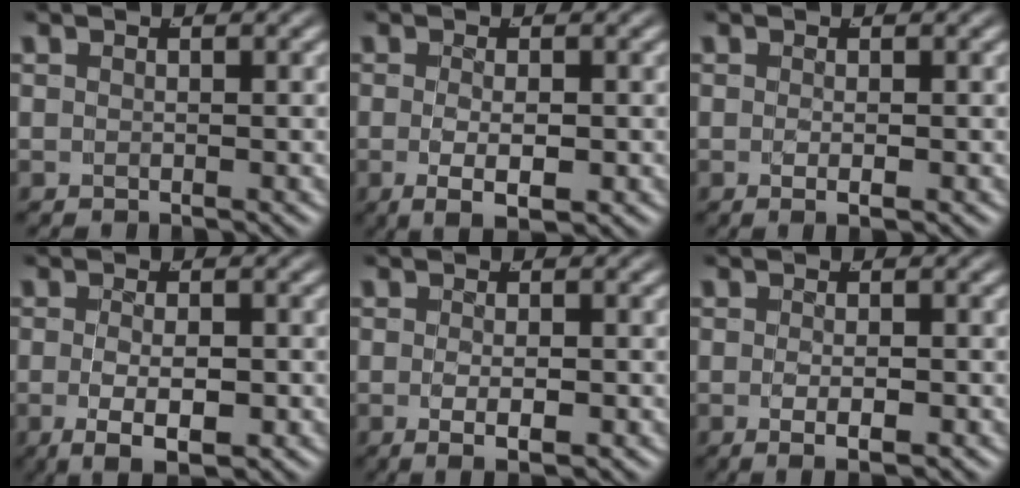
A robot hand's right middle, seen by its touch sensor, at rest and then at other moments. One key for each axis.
{"total": 4.1, "fx": -1.6, "fy": 1.3, "fz": 3.6, "tx": -0.070, "ty": -0.023, "tz": -0.011}
{"total": 1.1, "fx": -0.4, "fy": -0.6, "fz": 0.8, "tx": -0.019, "ty": -0.008, "tz": -0.002}
{"total": 5.4, "fx": -2.3, "fy": 2.1, "fz": 4.4, "tx": -0.085, "ty": -0.028, "tz": -0.019}
{"total": 2.6, "fx": -1.0, "fy": 0.4, "fz": 2.4, "tx": -0.046, "ty": -0.014, "tz": -0.007}
{"total": 2.2, "fx": -1.0, "fy": 0.1, "fz": 2.0, "tx": -0.037, "ty": -0.011, "tz": -0.008}